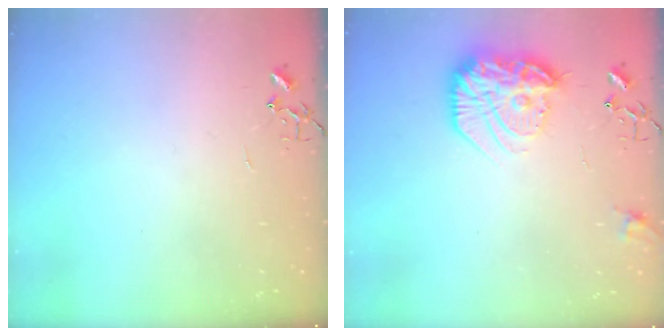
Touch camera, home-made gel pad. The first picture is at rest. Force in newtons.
{"total": 18.8, "press": 18.7, "slide": 1.2}